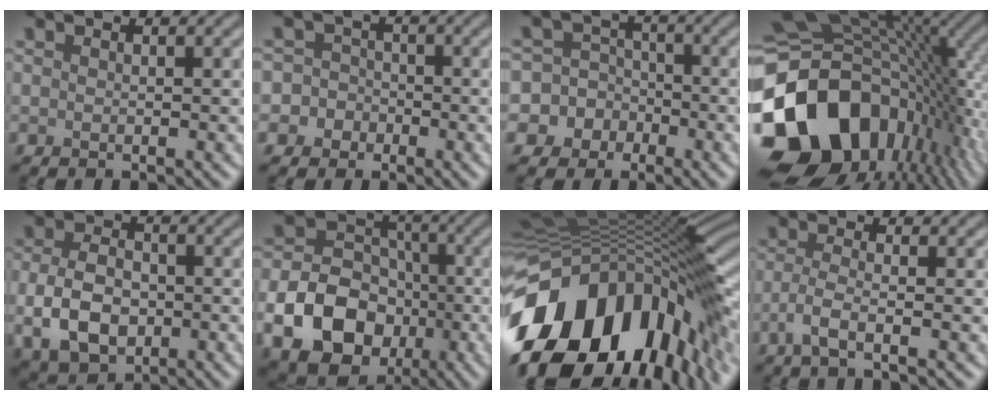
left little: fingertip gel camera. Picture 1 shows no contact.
{"total": 5.2, "force": [-2.2, 4.7, 0.5], "torque": [0.016, 0.008, -0.064]}
{"total": 10.3, "force": [-3.8, 9.5, 1.2], "torque": [-0.044, 0.003, -0.090]}
{"total": 20.0, "force": [-5.1, 14.4, 12.9], "torque": [-0.286, -0.026, -0.081]}
{"total": 6.0, "force": [-1.4, 3.9, 4.3], "torque": [-0.090, -0.006, -0.029]}
{"total": 11.8, "force": [-4.3, 9.3, 6.0], "torque": [-0.117, -0.016, -0.095]}
{"total": 18.6, "force": [-6.8, 10.8, 13.5], "torque": [-0.273, -0.015, -0.119]}
{"total": 2.3, "force": [-1.1, 0.5, 2.0], "torque": [-0.043, -0.001, -0.033]}